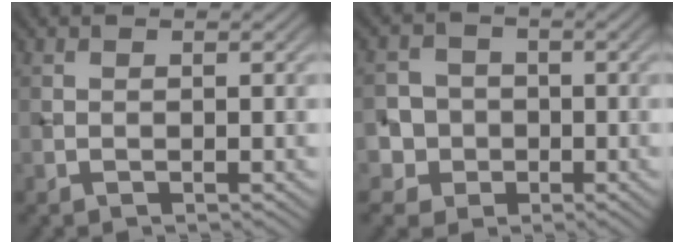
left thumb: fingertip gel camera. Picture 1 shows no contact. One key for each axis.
{"total": 5.7, "fx": -1.3, "fy": 5.5, "fz": 1.2, "tx": -0.035, "ty": 0.008, "tz": -0.050}